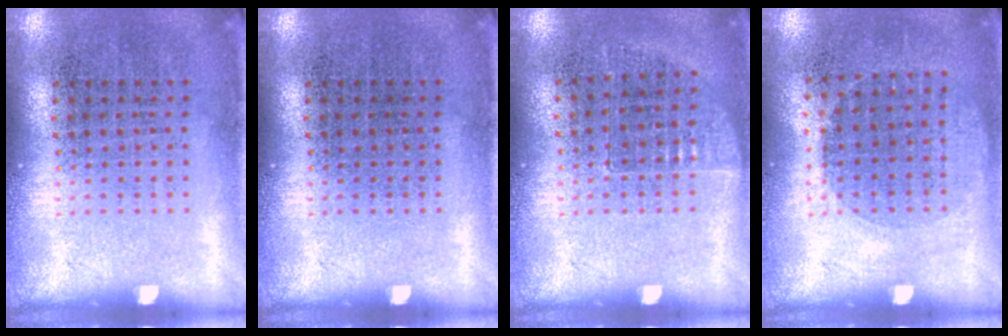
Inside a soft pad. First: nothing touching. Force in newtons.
{"total": 0.0}
{"total": 0.7, "press": 0.7, "slide": 0.1}
{"total": 0.9, "press": 0.8, "slide": 0.4}